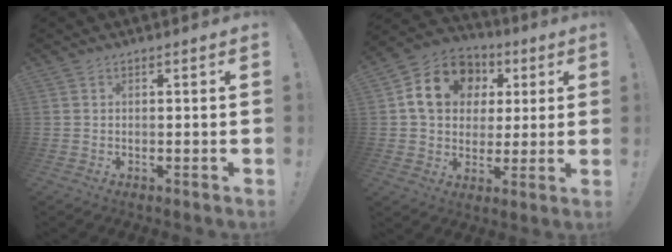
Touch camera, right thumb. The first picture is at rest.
{"total": 15.7, "force": [4.9, 12.7, 7.9], "torque": [-0.120, -0.004, 0.102]}